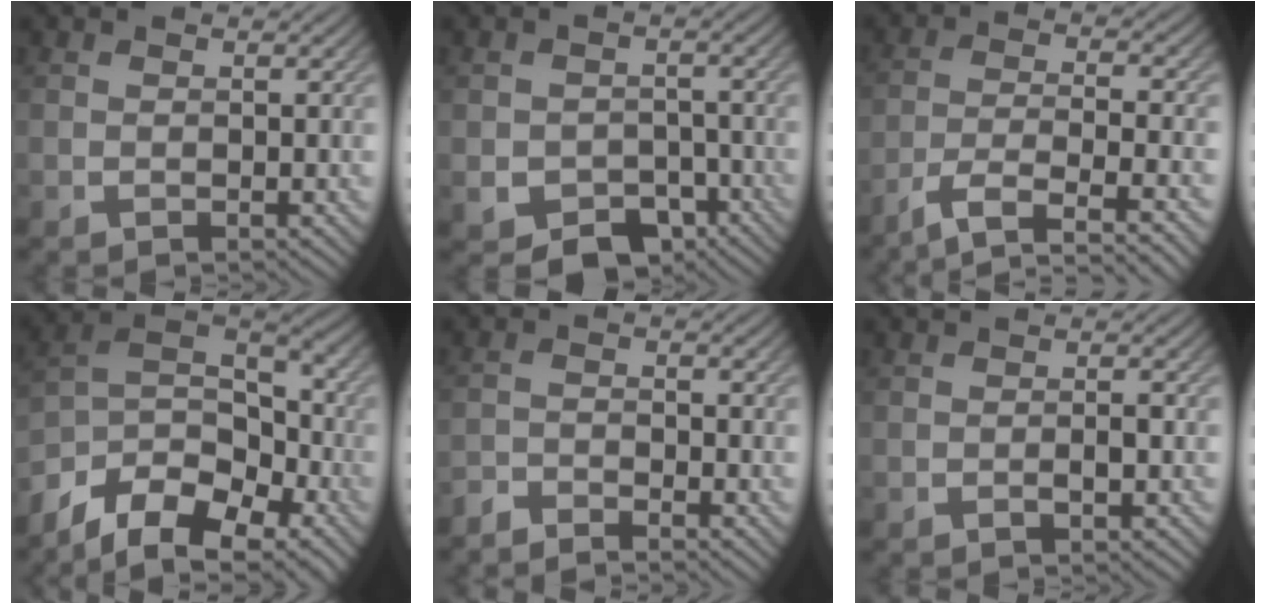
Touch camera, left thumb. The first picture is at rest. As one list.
[{"total": 6.5, "force": [-3.6, 4.7, 2.7], "torque": [-0.044, -0.018, -0.049]}, {"total": 7.7, "force": [-5.3, 1.9, 5.2], "torque": [-0.095, -0.003, -0.095]}, {"total": 12.6, "force": [-8.3, 6.5, 6.9], "torque": [-0.163, -0.019, -0.145]}, {"total": 3.1, "force": [-3.0, 0.3, 0.7], "torque": [-0.016, -0.005, -0.065]}, {"total": 1.3, "force": [-0.5, 0.3, 1.2], "torque": [-0.019, 0.001, -0.009]}]